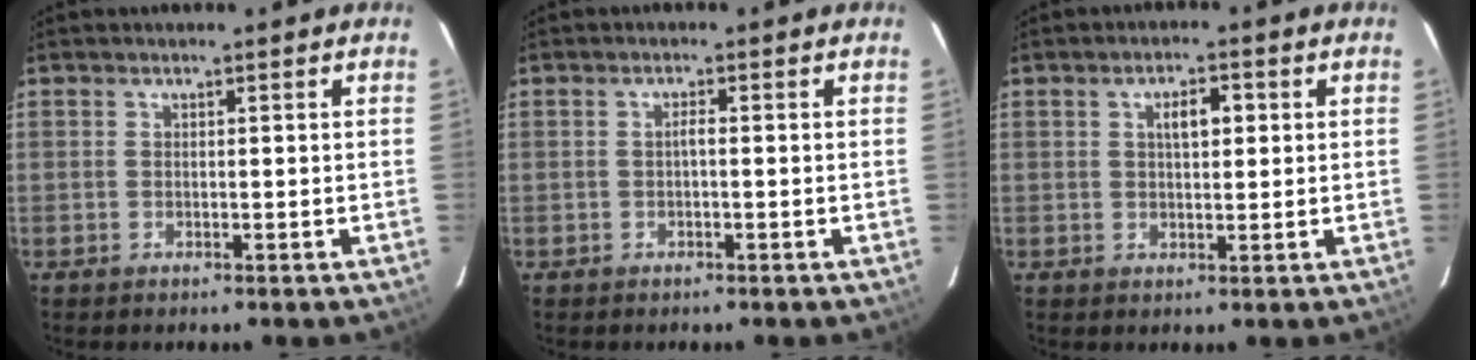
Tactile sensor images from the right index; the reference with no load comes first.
{"total": 0.9, "force": [-0.2, 0.1, 0.9], "torque": [-0.015, 0.006, -0.006]}
{"total": 3.9, "force": [1.1, 1.7, 3.3], "torque": [-0.054, 0.011, 0.018]}